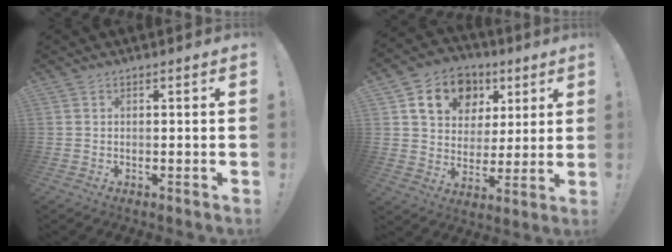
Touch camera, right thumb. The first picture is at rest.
{"total": 15.1, "force": [7.2, 11.5, 6.6], "torque": [-0.103, -0.022, 0.139]}